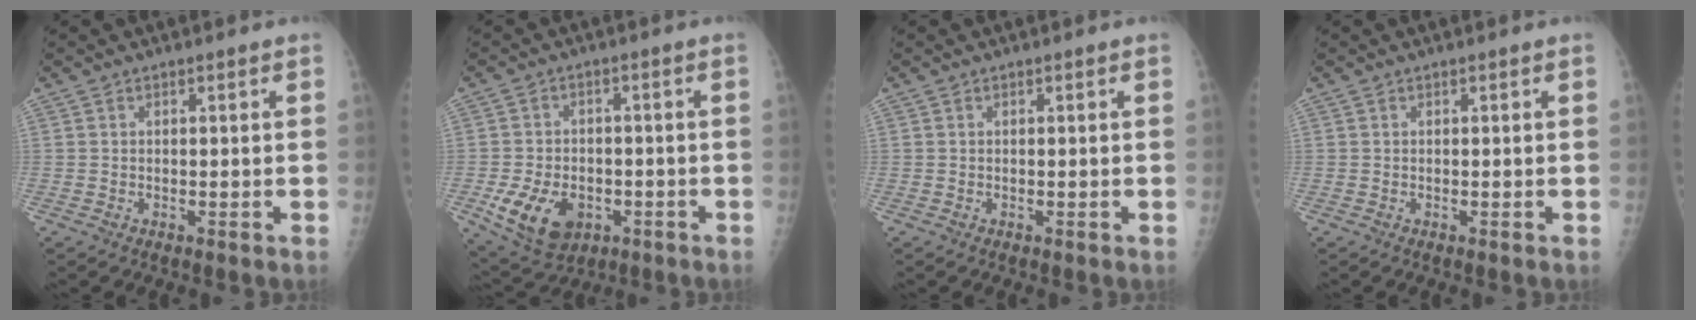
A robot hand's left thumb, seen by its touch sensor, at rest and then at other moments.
{"total": 11.6, "force": [-4.1, 8.1, 7.1], "torque": [-0.115, 0.011, -0.055]}
{"total": 0.0}
{"total": 0.0}